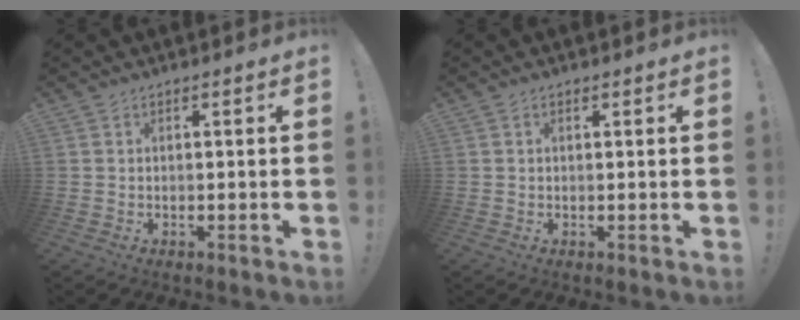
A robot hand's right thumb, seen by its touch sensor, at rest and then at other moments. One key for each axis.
{"total": 0.6, "fx": 0.4, "fy": 0.3, "fz": 0.2, "tx": 0.003, "ty": -0.002, "tz": 0.006}